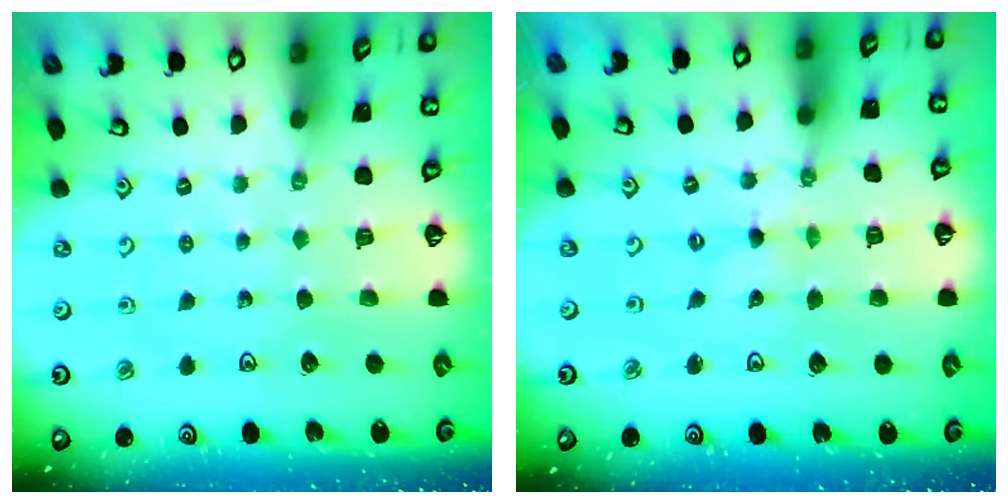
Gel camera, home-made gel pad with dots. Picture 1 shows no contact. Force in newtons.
{"total": 0.0}